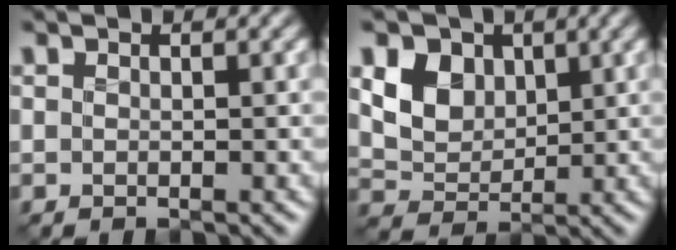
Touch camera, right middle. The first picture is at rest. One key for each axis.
{"total": 4.4, "fx": 1.5, "fy": 3.5, "fz": 2.3, "tx": -0.054, "ty": -0.011, "tz": 0.023}